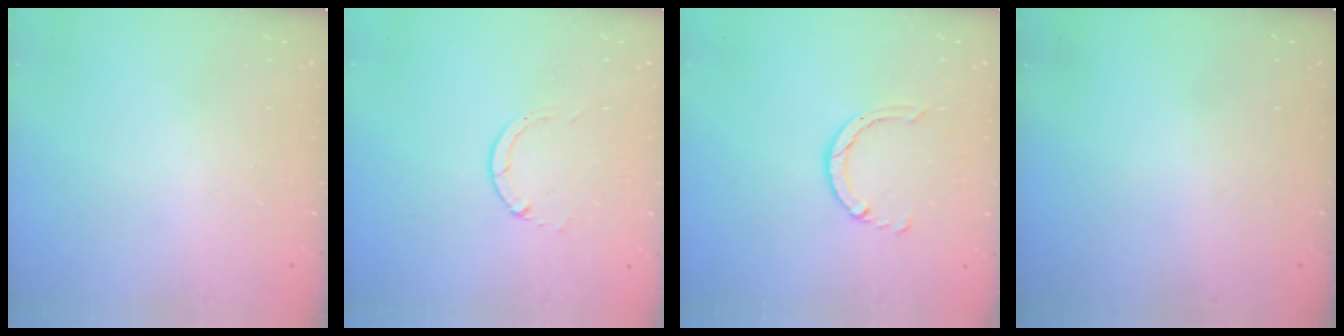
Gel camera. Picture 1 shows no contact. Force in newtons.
{"total": 1.3, "press": 1.3, "slide": 0.2}
{"total": 4.7, "press": 4.7, "slide": 0.4}
{"total": 0.0}